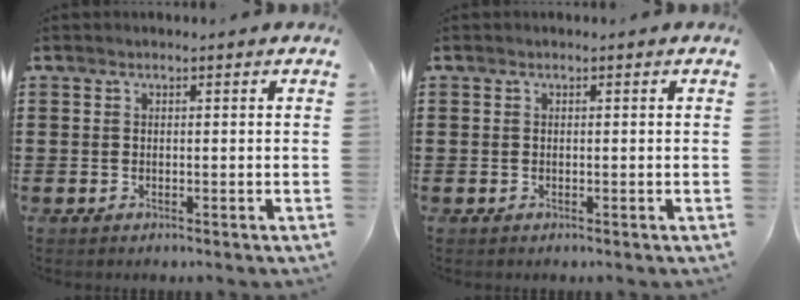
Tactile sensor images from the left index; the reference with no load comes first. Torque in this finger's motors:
{"motor_torque": [0.16, -0.12, -0.05, 0.01]}